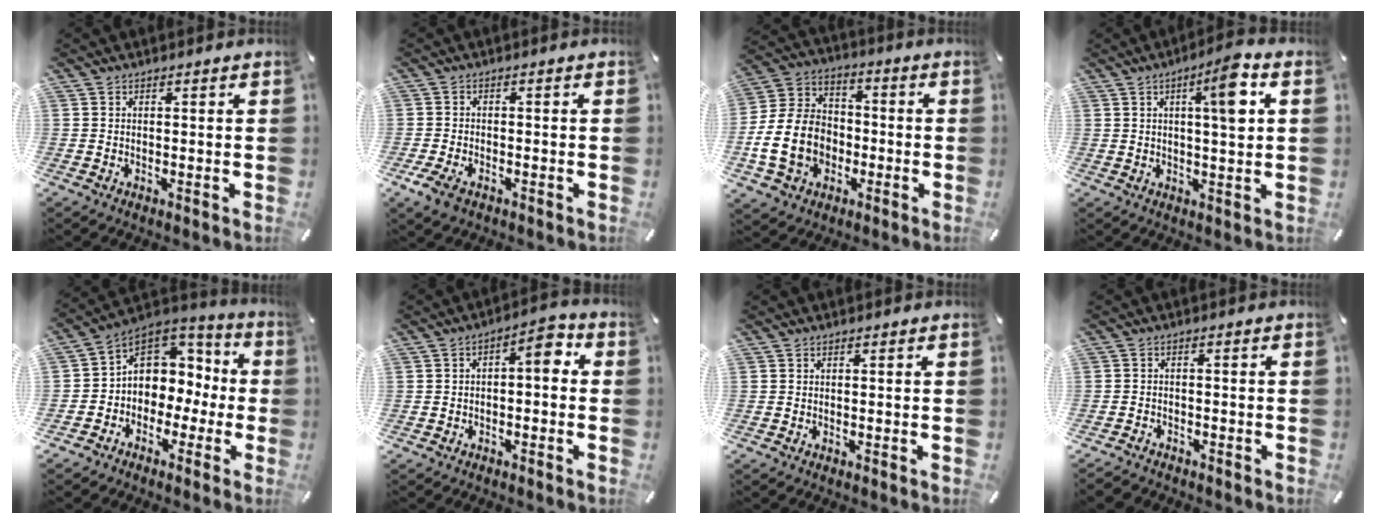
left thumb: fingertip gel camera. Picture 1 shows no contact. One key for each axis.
{"total": 4.0, "fx": -2.2, "fy": 2.4, "fz": 2.2, "tx": -0.062, "ty": 0.002, "tz": -0.047}
{"total": 15.4, "fx": -4.2, "fy": 12.2, "fz": 8.3, "tx": -0.180, "ty": 0.027, "tz": -0.078}
{"total": 8.8, "fx": 3.0, "fy": 1.4, "fz": 8.1, "tx": -0.120, "ty": -0.009, "tz": 0.037}
{"total": 7.8, "fx": 1.1, "fy": 7.5, "fz": 2.0, "tx": -0.041, "ty": -0.010, "tz": 0.028}
{"total": 5.7, "fx": -0.4, "fy": 2.8, "fz": 4.9, "tx": -0.070, "ty": 0.008, "tz": -0.017}
{"total": 0.0}
{"total": 2.0, "fx": -1.8, "fy": 0.9, "fz": 0.2, "tx": -0.011, "ty": 0.008, "tz": -0.040}